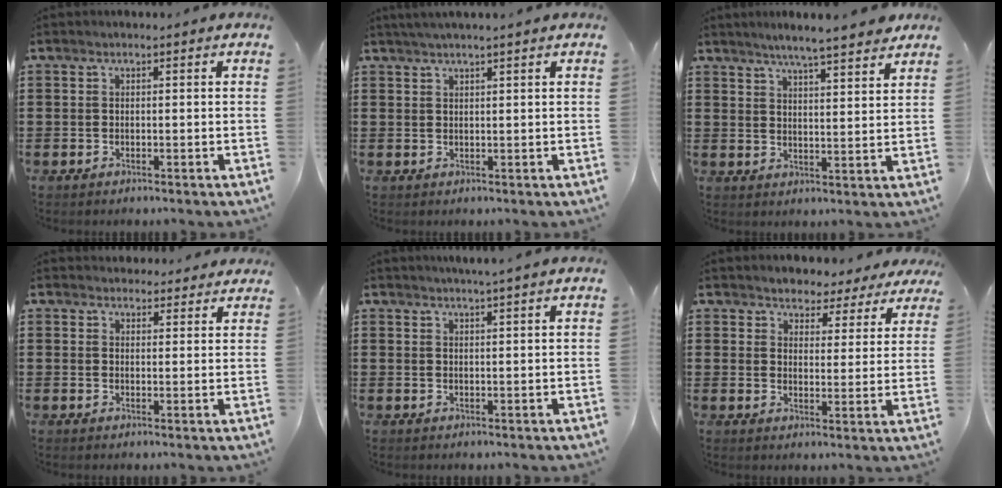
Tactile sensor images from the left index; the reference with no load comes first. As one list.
[{"total": 1.5, "force": [1.3, -0.3, 0.9], "torque": [-0.017, 0.000, 0.023]}, {"total": 5.1, "force": [4.7, -0.1, 2.1], "torque": [-0.059, -0.015, 0.081]}, {"total": 2.7, "force": [2.6, 0.9, 0.0], "torque": [0.001, -0.006, 0.048]}, {"total": 1.7, "force": [1.5, -0.5, 0.7], "torque": [-0.013, -0.002, 0.029]}, {"total": 3.7, "force": [3.4, 1.3, -0.2], "torque": [-0.018, -0.012, 0.059]}]